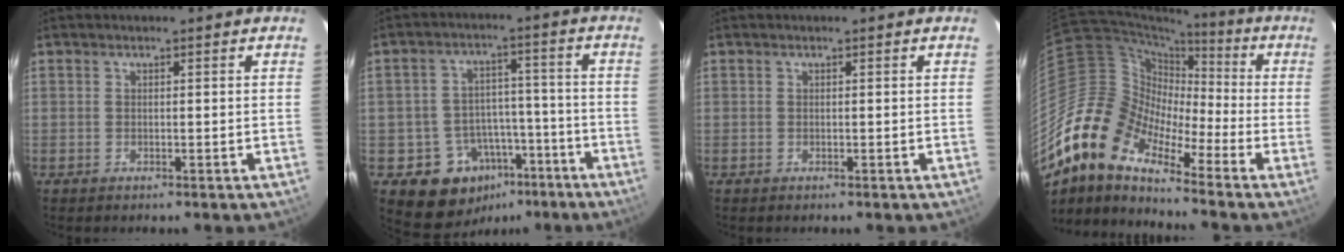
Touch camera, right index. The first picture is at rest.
{"total": 12.1, "force": [-6.7, 9.4, 3.6], "torque": [-0.078, 0.039, -0.075]}
{"total": 0.0}
{"total": 15.6, "force": [-10.6, 7.2, 8.9], "torque": [-0.144, -0.003, -0.226]}